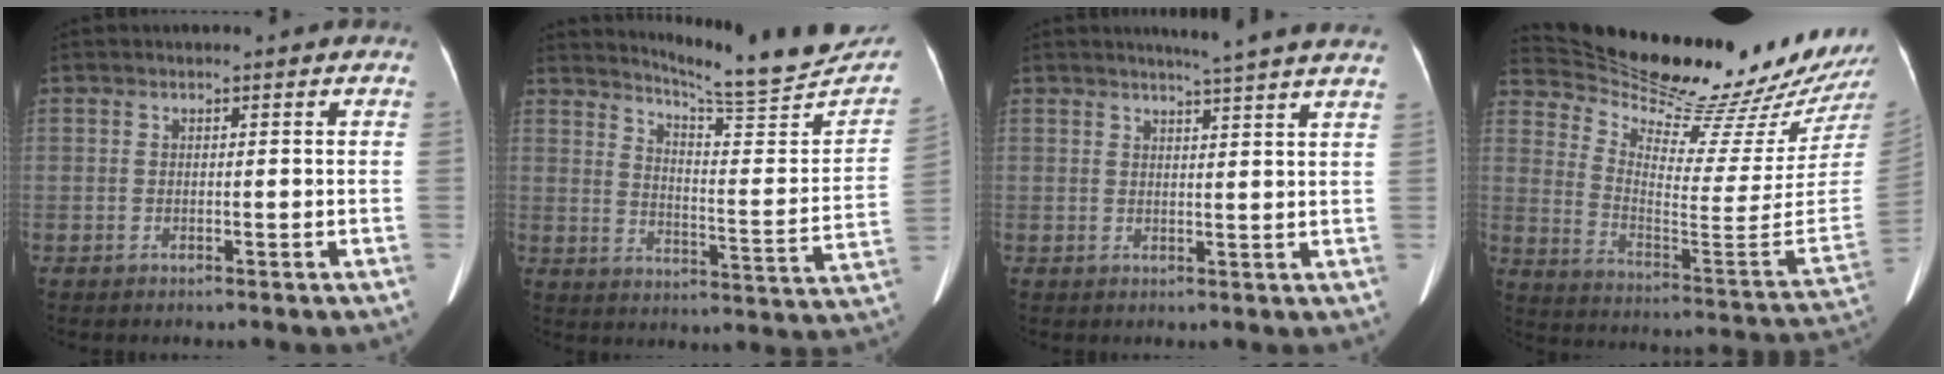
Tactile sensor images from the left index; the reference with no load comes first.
{"total": 19.0, "force": [18.0, -0.3, 6.0], "torque": [-0.093, -0.096, 0.232]}
{"total": 9.1, "force": [8.2, -1.0, 3.9], "torque": [-0.051, -0.005, 0.083]}
{"total": 27.5, "force": [25.6, 1.5, 9.9], "torque": [-0.166, -0.118, 0.356]}